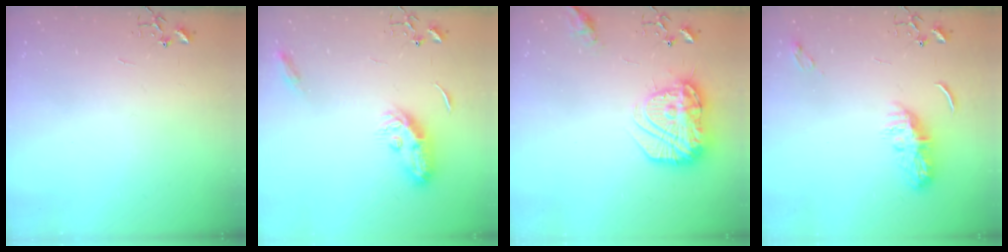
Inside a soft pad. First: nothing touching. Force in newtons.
{"total": 10.4, "press": 10.4, "slide": 0.1}
{"total": 19.3, "press": 19.2, "slide": 1.6}
{"total": 8.2, "press": 8.2, "slide": 0.4}